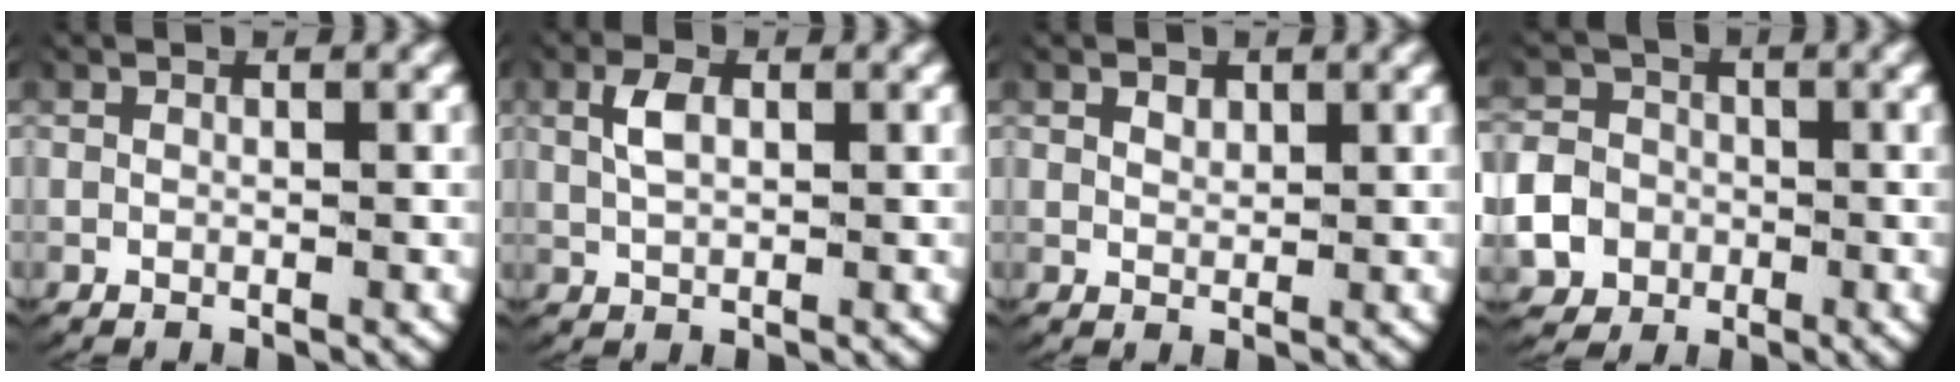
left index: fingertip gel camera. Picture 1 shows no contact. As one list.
[{"total": 2.1, "force": [0.7, 1.0, 1.7], "torque": [-0.041, -0.003, 0.018]}, {"total": 0.8, "force": [0.6, 0.4, 0.4], "torque": [-0.010, -0.007, 0.019]}, {"total": 8.4, "force": [-1.7, 7.8, 2.7], "torque": [-0.071, -0.025, -0.034]}]